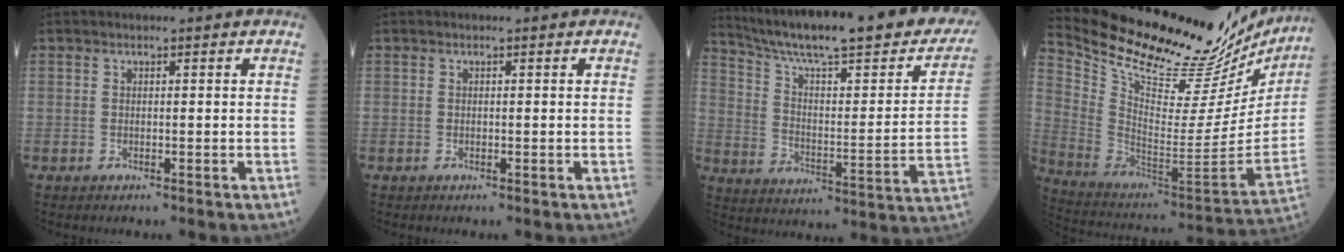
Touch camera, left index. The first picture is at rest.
{"total": 0.0}
{"total": 30.0, "force": [24.8, 4.0, 16.4], "torque": [-0.254, -0.055, 0.333]}
{"total": 31.5, "force": [28.0, 6.8, 12.8], "torque": [-0.220, -0.084, 0.393]}